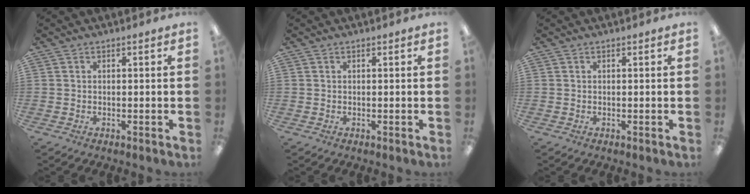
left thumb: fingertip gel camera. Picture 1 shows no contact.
{"total": 0.0}
{"total": 0.0}